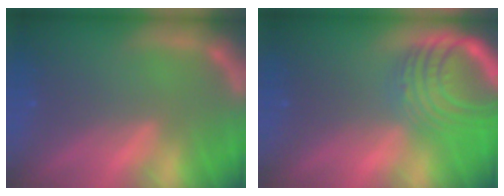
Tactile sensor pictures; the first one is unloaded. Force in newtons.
{"total": 9.1}